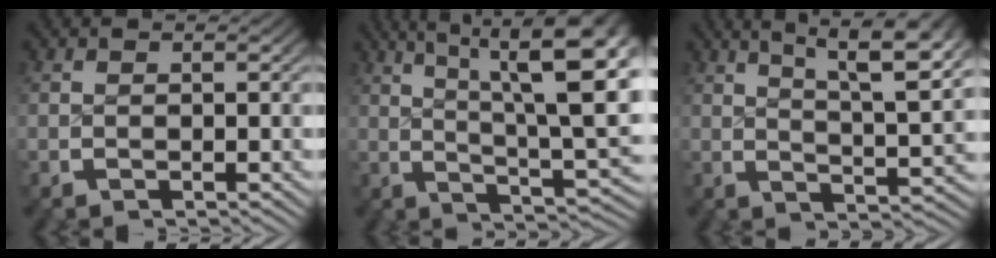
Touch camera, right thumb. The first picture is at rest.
{"total": 11.5, "force": [2.4, 5.3, 9.9], "torque": [-0.120, -0.014, 0.040]}
{"total": 8.4, "force": [3.8, 3.8, 6.4], "torque": [-0.079, 0.000, 0.055]}